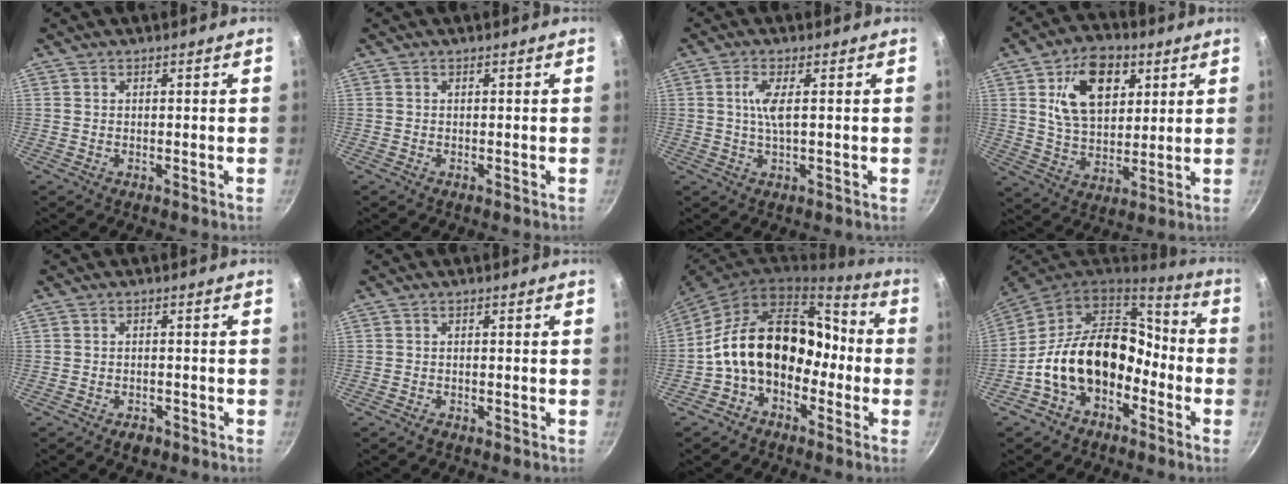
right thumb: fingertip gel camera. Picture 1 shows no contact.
{"total": 0.0}
{"total": 4.2, "force": [0.6, 0.7, 4.1], "torque": [-0.092, 0.000, 0.012]}
{"total": 15.2, "force": [5.5, 9.7, 10.3], "torque": [-0.132, -0.016, 0.092]}
{"total": 2.8, "force": [-1.8, 1.6, 1.4], "torque": [-0.021, 0.016, -0.022]}
{"total": 1.1, "force": [-0.9, 0.4, 0.5], "torque": [-0.016, 0.008, -0.014]}
{"total": 17.6, "force": [-3.6, 12.3, 12.0], "torque": [-0.152, 0.072, -0.077]}
{"total": 18.4, "force": [-5.2, 12.6, 12.3], "torque": [-0.169, 0.076, -0.102]}